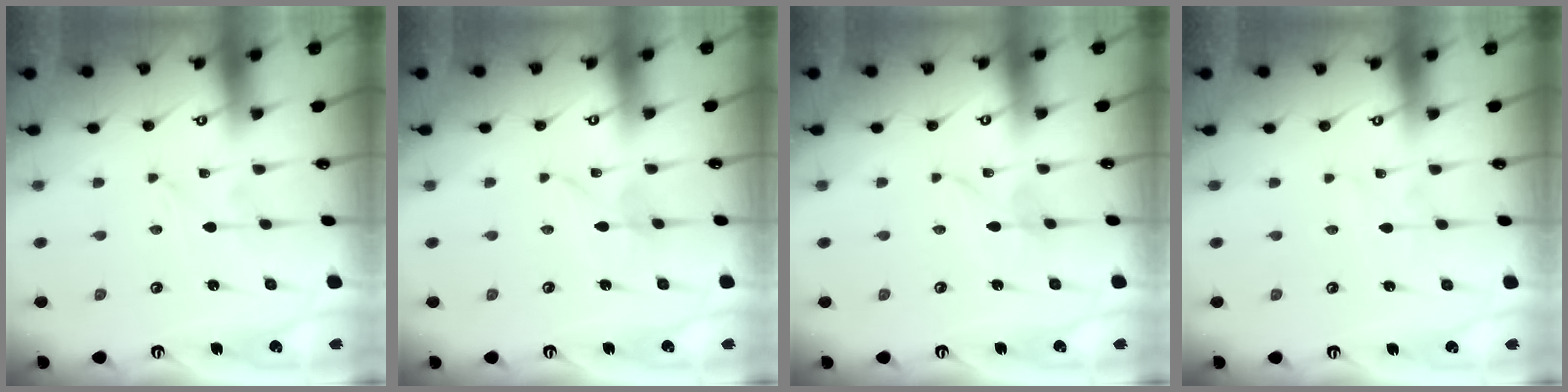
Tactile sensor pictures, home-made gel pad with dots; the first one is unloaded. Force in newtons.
{"total": 2.6, "press": 2.6, "slide": 0.3}
{"total": 2.6, "press": 2.6, "slide": 0.3}
{"total": 1.9, "press": 1.9, "slide": 0.2}